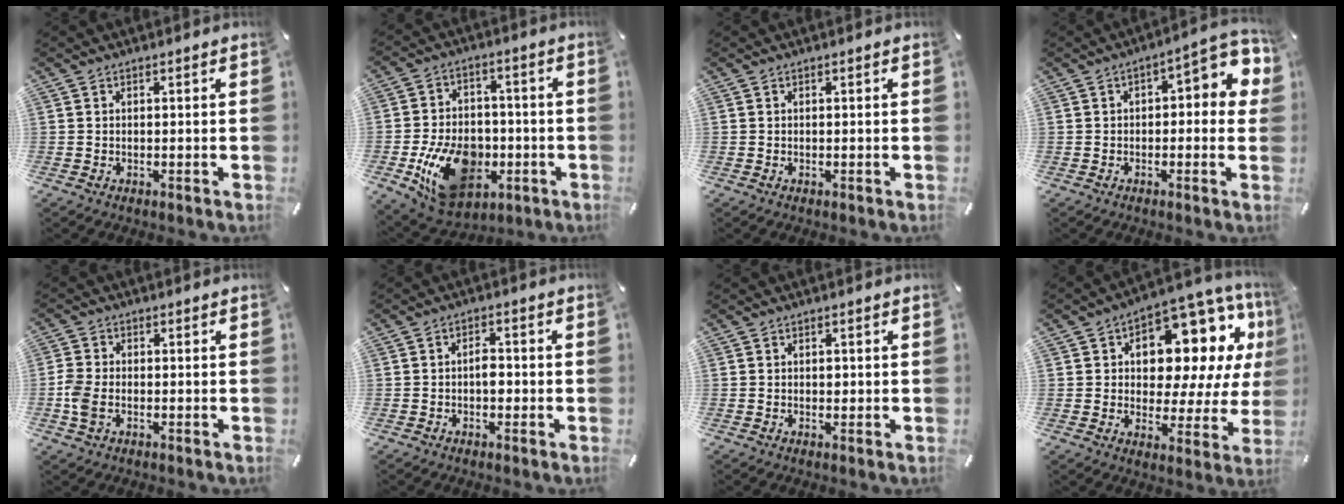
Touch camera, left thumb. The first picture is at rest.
{"total": 17.3, "force": [-5.3, 12.2, 11.1], "torque": [-0.203, 0.034, -0.079]}
{"total": 0.0}
{"total": 8.0, "force": [1.2, 3.6, 7.0], "torque": [-0.089, -0.009, 0.014]}
{"total": 4.9, "force": [-1.3, 3.3, 3.4], "torque": [-0.076, 0.004, -0.025]}
{"total": 3.1, "force": [-0.7, 2.0, 2.3], "torque": [-0.036, 0.005, -0.016]}
{"total": 0.9, "force": [0.0, 0.8, 0.6], "torque": [-0.004, -0.001, -0.004]}
{"total": 14.6, "force": [6.7, 8.8, 9.5], "torque": [-0.127, -0.061, 0.114]}